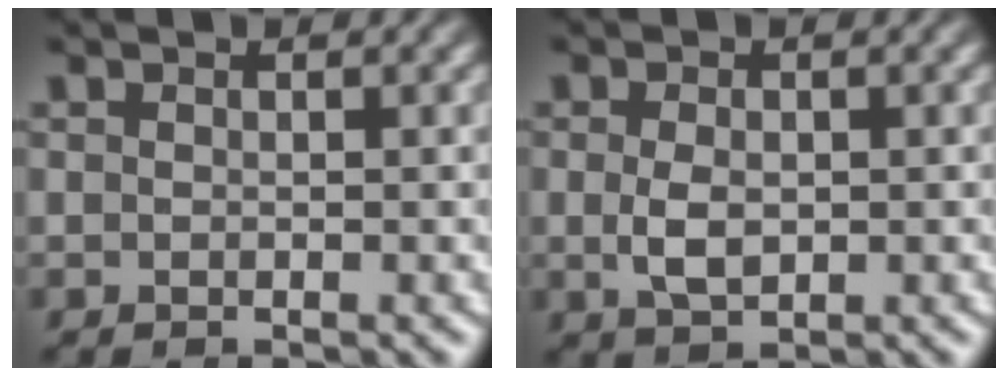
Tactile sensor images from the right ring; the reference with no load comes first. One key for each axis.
{"total": 1.9, "fx": -0.2, "fy": 1.1, "fz": 1.6, "tx": -0.040, "ty": -0.015, "tz": 0.007}